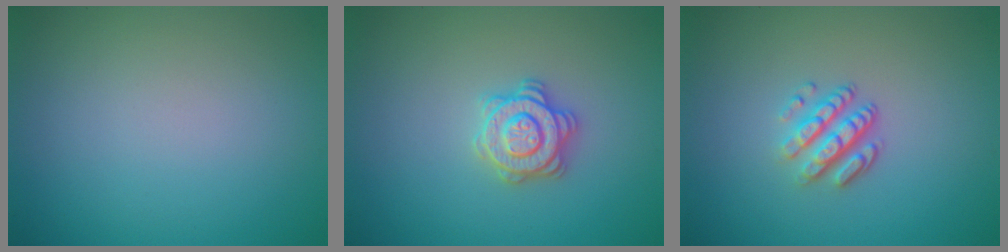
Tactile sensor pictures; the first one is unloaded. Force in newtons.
{"total": 2.8, "press": 2.8, "slide": 0.2}
{"total": 3.3, "press": 2.4, "slide": 2.2}